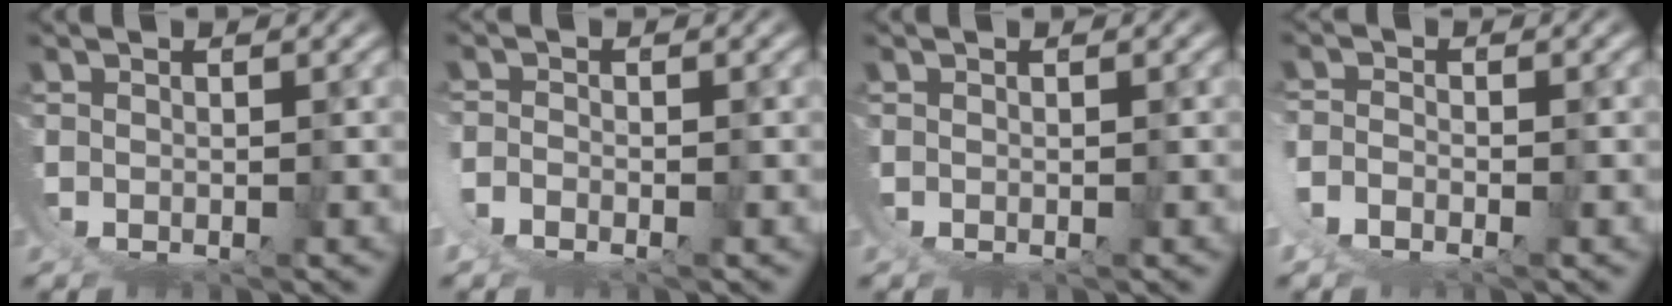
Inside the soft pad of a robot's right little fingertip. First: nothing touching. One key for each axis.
{"total": 1.4, "fx": -0.9, "fy": 0.5, "fz": 1.0, "tx": -0.022, "ty": -0.002, "tz": -0.019}
{"total": 0.0}
{"total": 1.7, "fx": -0.9, "fy": 0.4, "fz": 1.4, "tx": -0.031, "ty": -0.004, "tz": -0.017}